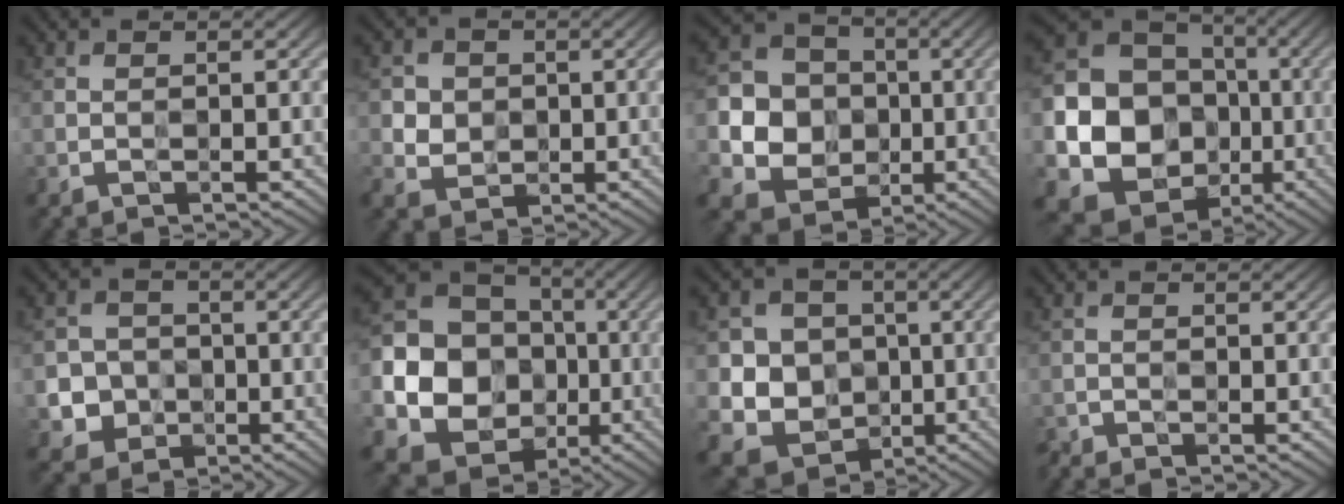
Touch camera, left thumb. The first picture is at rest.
{"total": 4.3, "force": [0.4, 4.1, 1.5], "torque": [-0.052, 0.001, 0.001]}
{"total": 12.1, "force": [-1.6, 10.8, 5.2], "torque": [-0.147, -0.013, -0.049]}
{"total": 20.9, "force": [-4.0, 18.7, 8.4], "torque": [-0.209, -0.025, -0.092]}
{"total": 5.5, "force": [-1.4, 5.1, 1.5], "torque": [-0.036, -0.008, -0.049]}
{"total": 20.7, "force": [-3.9, 18.3, 8.9], "torque": [-0.245, -0.015, -0.089]}
{"total": 10.4, "force": [-1.0, 9.6, 4.1], "torque": [-0.108, -0.020, -0.039]}
{"total": 0.9, "force": [-0.9, 0.0, -0.1], "torque": [-0.001, -0.001, -0.020]}